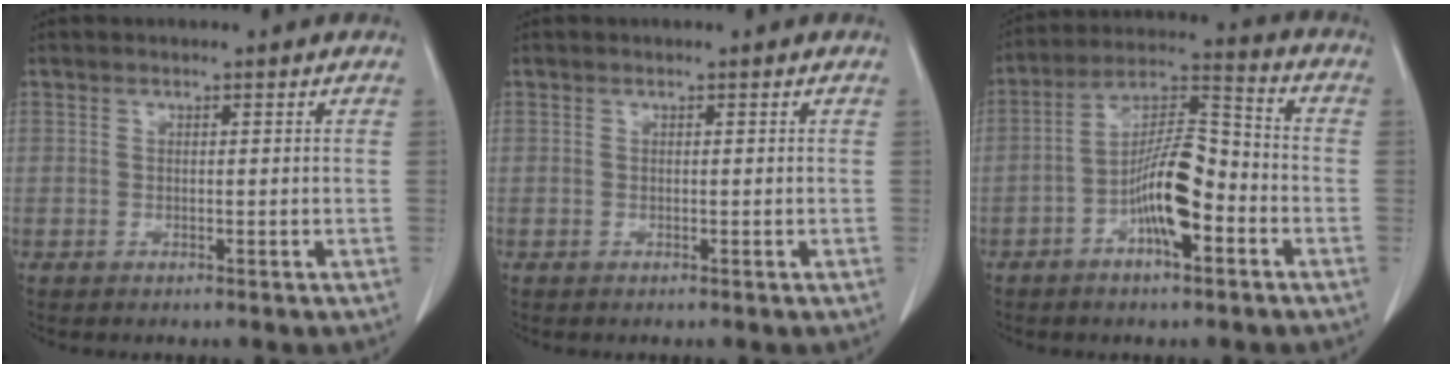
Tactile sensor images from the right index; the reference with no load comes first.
{"total": 0.0}
{"total": 11.3, "force": [-4.1, 2.9, 10.1], "torque": [-0.191, 0.017, -0.071]}